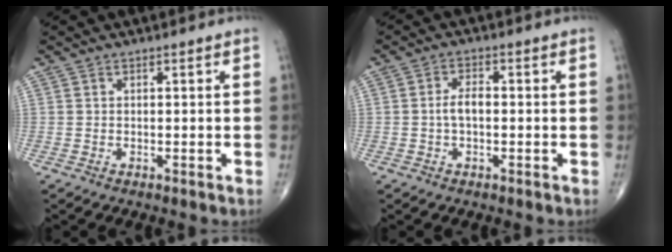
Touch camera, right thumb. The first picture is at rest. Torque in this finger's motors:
{"motor_torque": [-0.03, 0.22, 0.63, -0.03, 0.01]}